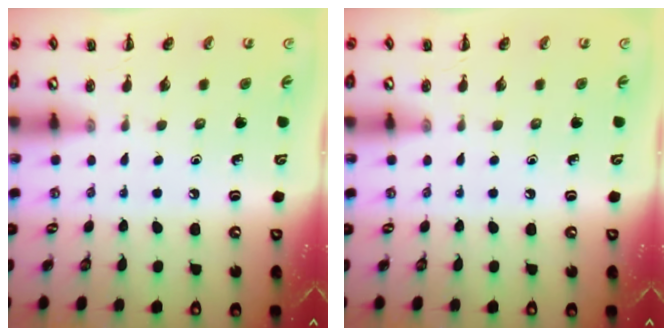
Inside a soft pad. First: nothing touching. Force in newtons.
{"total": 0.0}